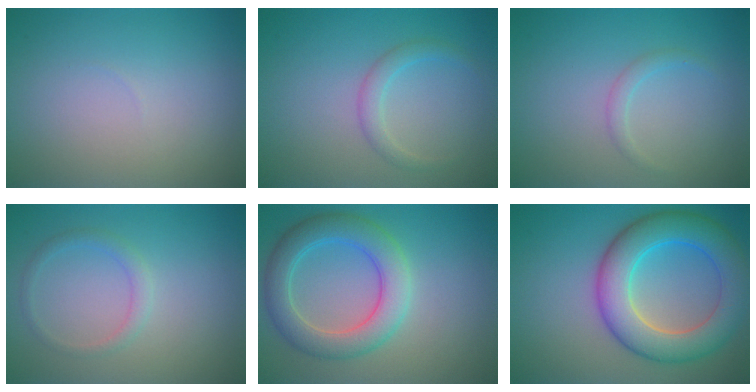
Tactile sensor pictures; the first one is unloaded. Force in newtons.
{"total": 1.7, "press": 1.7, "slide": 0.1}
{"total": 1.1, "press": 1.1, "slide": 0.1}
{"total": 1.4, "press": 1.4, "slide": 0.1}
{"total": 5.4, "press": 5.4, "slide": 0.1}
{"total": 8.2, "press": 8.1, "slide": 0.1}